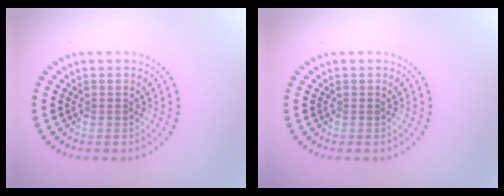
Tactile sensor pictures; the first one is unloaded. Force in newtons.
{"total": 0.0}